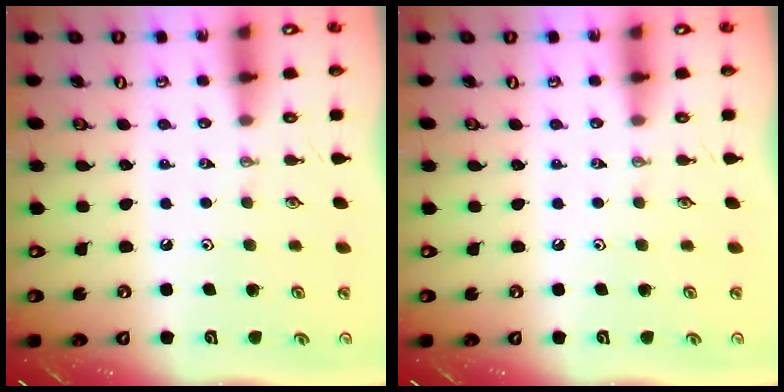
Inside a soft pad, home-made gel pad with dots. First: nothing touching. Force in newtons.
{"total": 0.0}